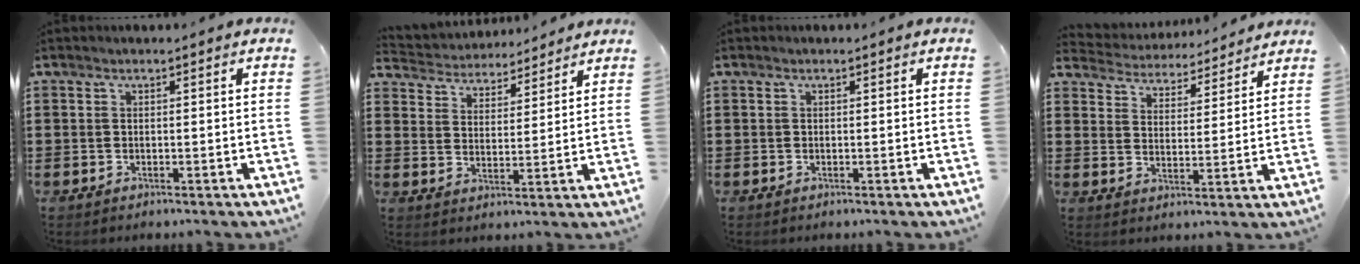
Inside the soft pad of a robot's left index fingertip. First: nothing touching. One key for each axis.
{"total": 4.3, "fx": 4.2, "fy": 0.6, "fz": -0.3, "tx": -0.020, "ty": -0.029, "tz": 0.072}
{"total": 0.0}
{"total": 4.2, "fx": 4.2, "fy": 0.1, "fz": -0.4, "tx": -0.019, "ty": -0.035, "tz": 0.068}